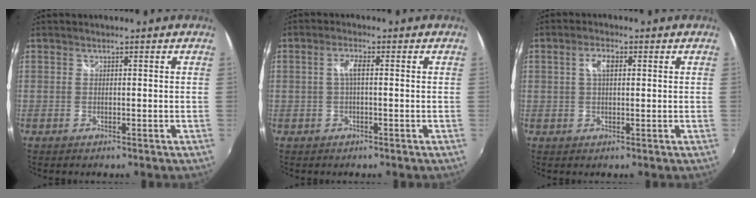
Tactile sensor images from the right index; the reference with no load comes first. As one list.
[{"total": 2.6, "force": [0.0, 0.5, 2.5], "torque": [-0.051, 0.006, 0.000]}, {"total": 3.4, "force": [0.8, 1.6, 2.9], "torque": [-0.055, 0.008, 0.015]}]